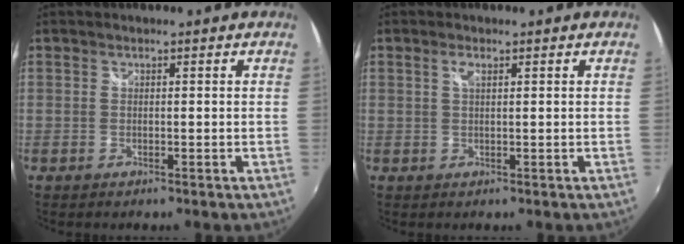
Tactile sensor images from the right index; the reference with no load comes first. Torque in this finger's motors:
{"motor_torque": [0.09, -0.02, 0.08, 0.02]}